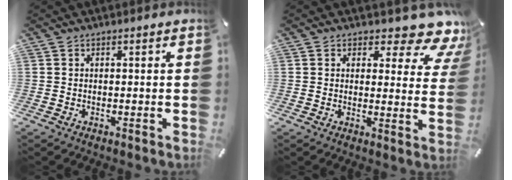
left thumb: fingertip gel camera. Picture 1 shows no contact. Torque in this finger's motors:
{"motor_torque": [1.29, 0.55, 0.21, -0.06, -0.02]}